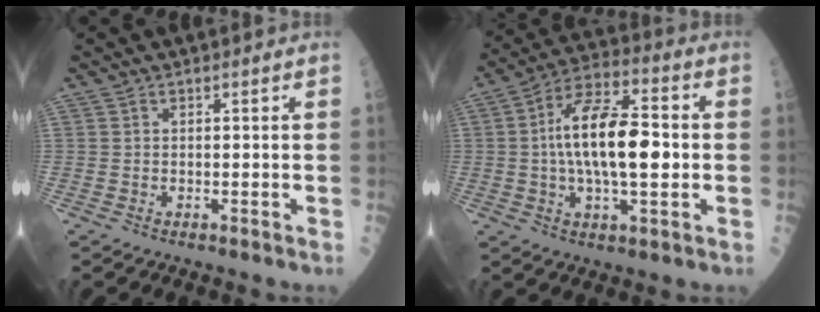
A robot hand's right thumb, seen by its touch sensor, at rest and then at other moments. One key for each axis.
{"total": 16.8, "fx": 0.2, "fy": 6.9, "fz": 15.3, "tx": -0.264, "ty": 0.022, "tz": -0.004}